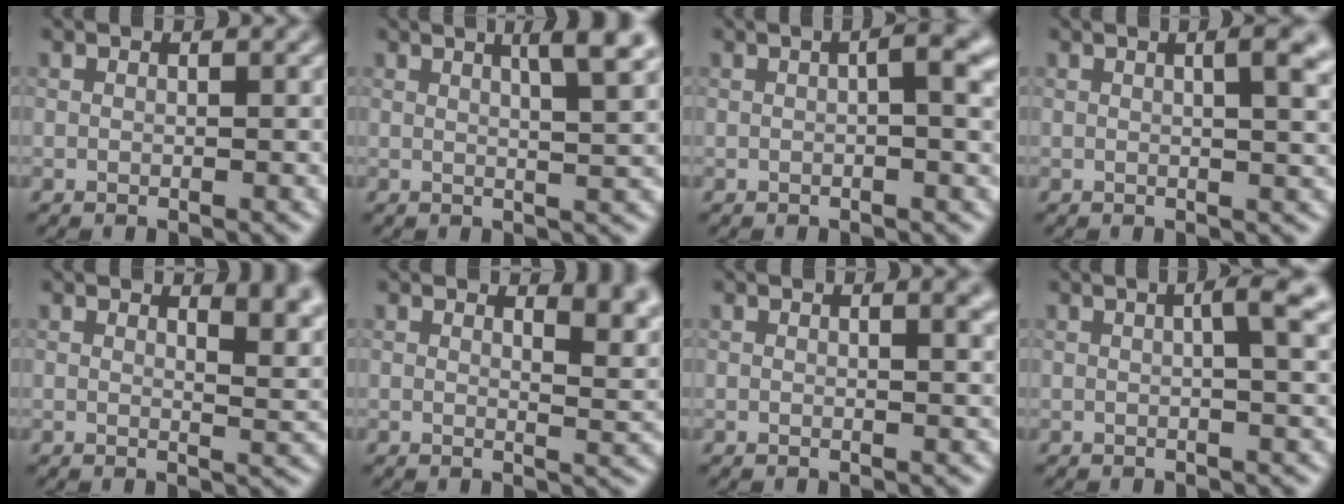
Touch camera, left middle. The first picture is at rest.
{"total": 4.8, "force": [2.4, 1.0, 4.0], "torque": [-0.044, 0.013, 0.023]}
{"total": 3.1, "force": [0.3, 0.7, 3.0], "torque": [-0.042, 0.009, 0.001]}
{"total": 4.9, "force": [1.5, 1.8, 4.3], "torque": [-0.030, 0.017, 0.011]}
{"total": 4.9, "force": [2.9, 2.0, 3.4], "torque": [-0.022, 0.003, 0.039]}
{"total": 4.3, "force": [2.7, 1.7, 2.9], "torque": [-0.022, -0.003, 0.037]}
{"total": 2.2, "force": [1.0, 0.8, 1.8], "torque": [-0.010, 0.004, 0.012]}
{"total": 4.6, "force": [0.9, 1.3, 4.3], "torque": [-0.046, 0.018, 0.006]}